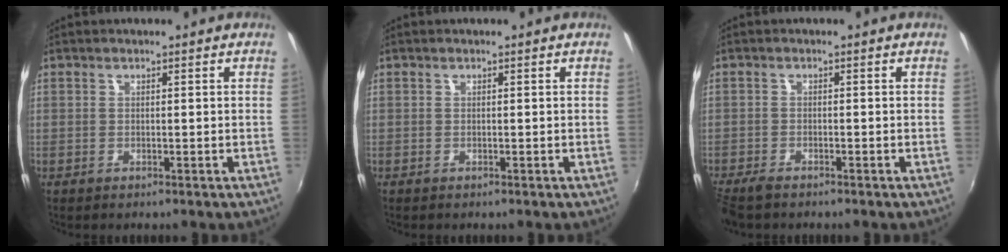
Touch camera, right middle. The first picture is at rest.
{"total": 0.0}
{"total": 4.2, "force": [-3.6, 1.1, 1.9], "torque": [-0.052, -0.020, -0.071]}